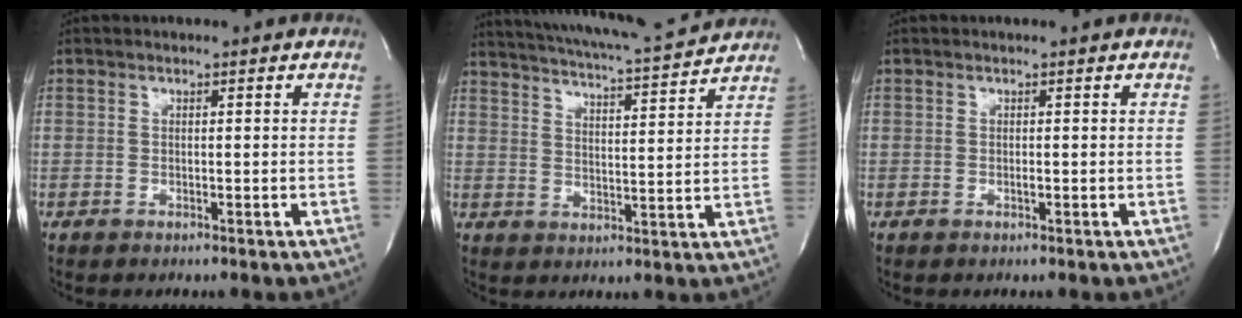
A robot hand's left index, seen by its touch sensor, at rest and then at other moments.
{"total": 15.4, "force": [14.3, 0.9, 5.7], "torque": [-0.105, 0.001, 0.203]}
{"total": 0.0}